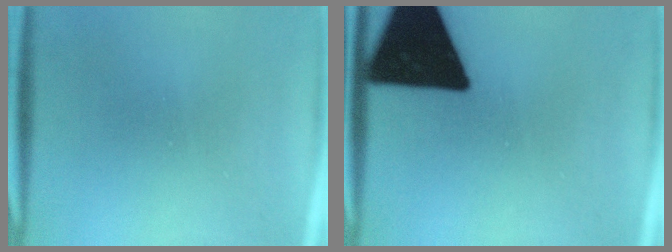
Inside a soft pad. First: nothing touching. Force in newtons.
{"total": 18.7}